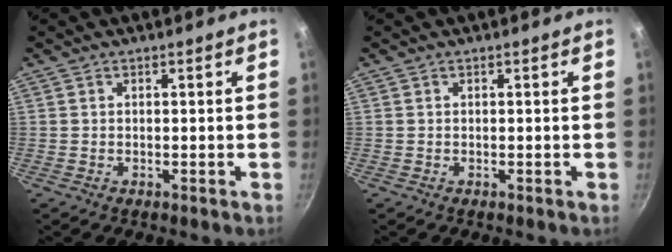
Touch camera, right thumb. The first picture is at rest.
{"total": 0.0}